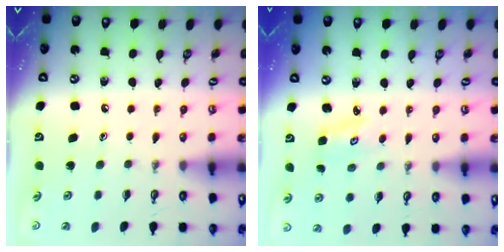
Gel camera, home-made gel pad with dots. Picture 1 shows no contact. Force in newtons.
{"total": 2.9, "press": 2.9, "slide": 0.3}